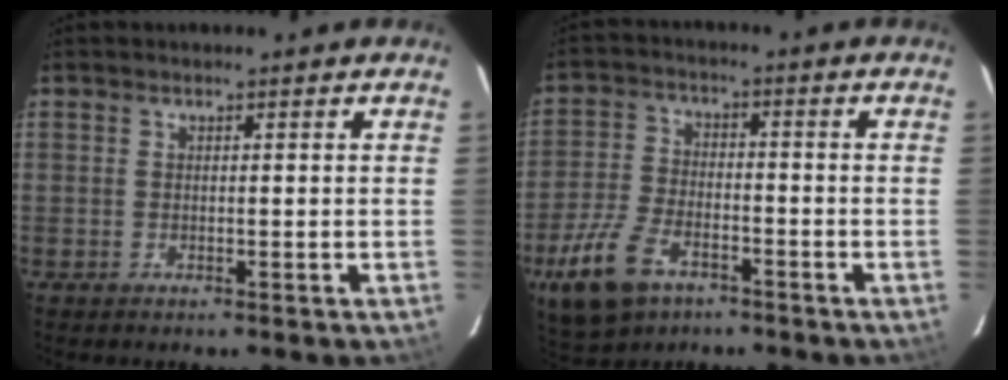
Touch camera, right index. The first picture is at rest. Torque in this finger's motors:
{"motor_torque": [0.78, -0.77, 0.47, 0.06]}